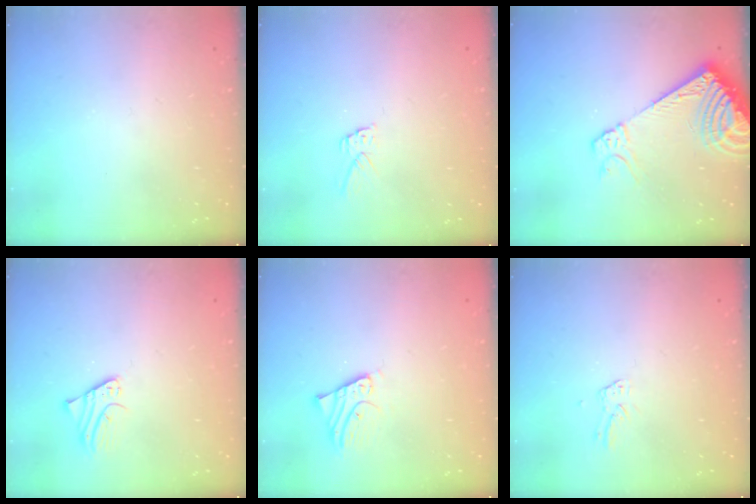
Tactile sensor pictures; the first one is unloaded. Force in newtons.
{"total": 5.5, "press": 5.5, "slide": 0.2}
{"total": 12.6, "press": 12.4, "slide": 2.4}
{"total": 1.9, "press": 1.9, "slide": 0.1}
{"total": 2.8, "press": 2.8, "slide": 0.2}
{"total": 1.9, "press": 1.9, "slide": 0.1}